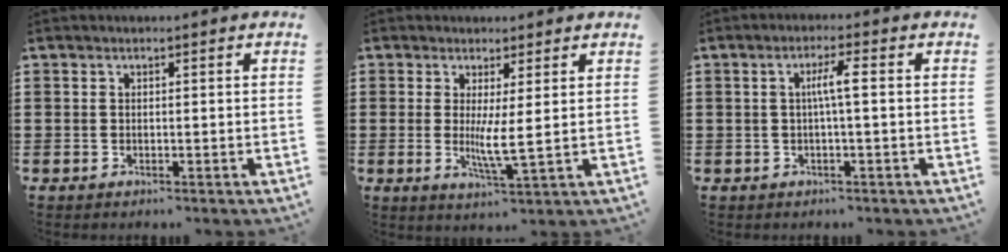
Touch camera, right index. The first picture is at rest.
{"total": 4.5, "force": [0.4, 0.1, 4.5], "torque": [-0.078, -0.014, 0.006]}
{"total": 3.5, "force": [0.1, 0.1, 3.5], "torque": [-0.066, 0.000, -0.003]}